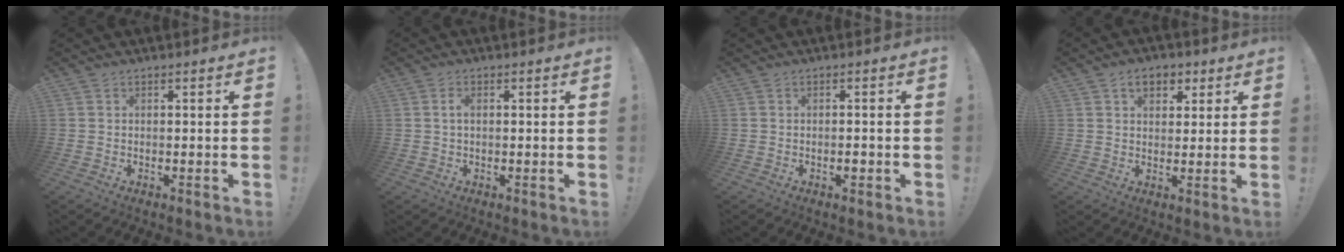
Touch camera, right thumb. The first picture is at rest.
{"total": 3.0, "force": [0.6, 1.2, 2.7], "torque": [-0.053, 0.005, 0.009]}
{"total": 1.2, "force": [-0.5, 0.7, 0.8], "torque": [-0.002, 0.000, -0.009]}
{"total": 6.3, "force": [3.0, 4.4, 3.4], "torque": [-0.044, -0.003, 0.052]}